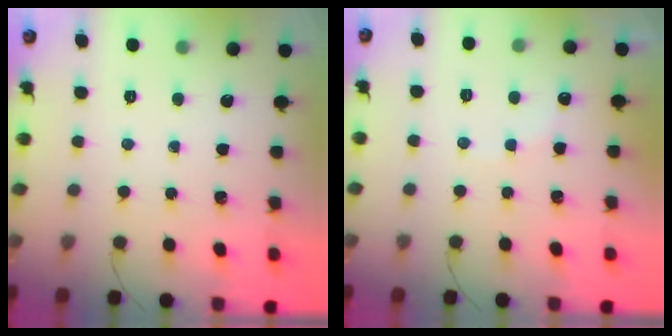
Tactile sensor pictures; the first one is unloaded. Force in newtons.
{"total": 5.9, "press": 5.9, "slide": 1.0}